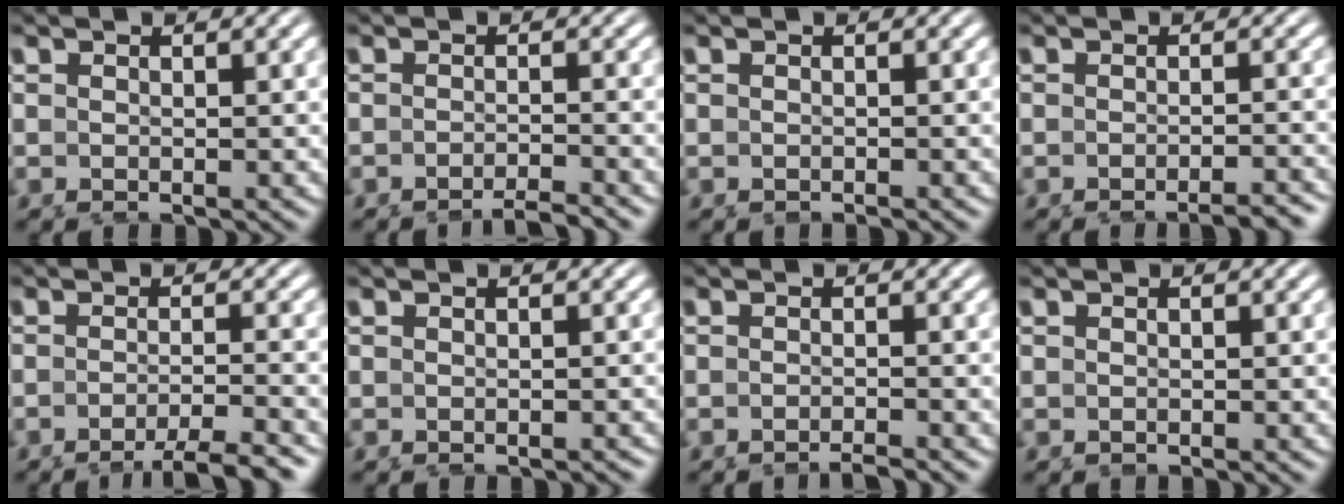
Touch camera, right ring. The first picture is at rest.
{"total": 2.5, "force": [-2.4, -0.3, 0.8], "torque": [-0.009, -0.003, -0.041]}
{"total": 0.8, "force": [-0.8, -0.1, 0.2], "torque": [-0.004, -0.003, -0.009]}
{"total": 2.8, "force": [-2.6, 0.0, 1.1], "torque": [-0.005, 0.002, -0.042]}
{"total": 4.9, "force": [-3.9, 0.5, 3.0], "torque": [-0.032, -0.006, -0.061]}
{"total": 0.7, "force": [-0.7, 0.0, 0.1], "torque": [-0.003, -0.001, -0.008]}
{"total": 1.7, "force": [-1.6, -0.3, 0.4], "torque": [-0.004, -0.002, -0.028]}
{"total": 0.6, "force": [-0.5, 0.1, 0.2], "torque": [-0.004, -0.002, -0.005]}